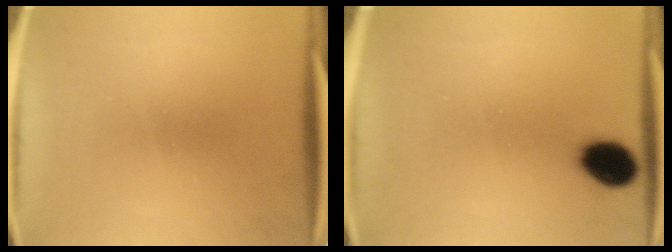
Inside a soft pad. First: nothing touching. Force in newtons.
{"total": 7.0}